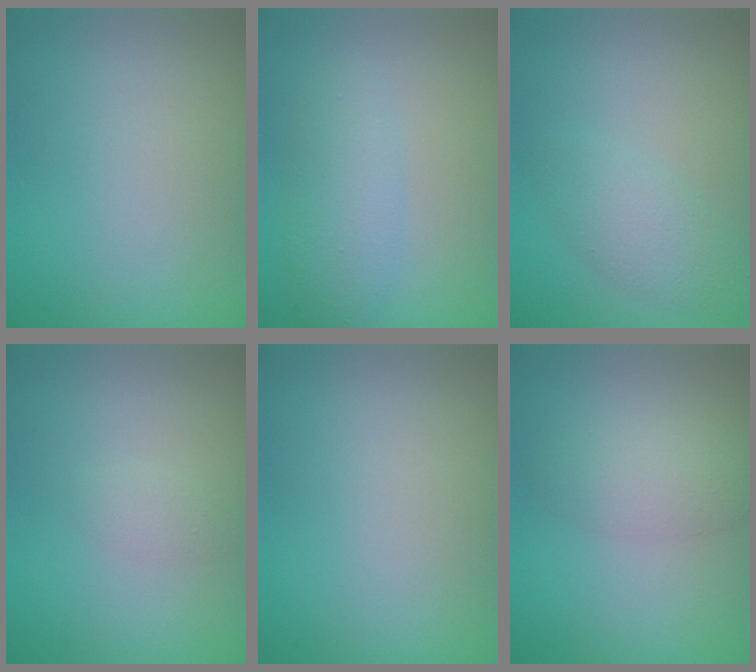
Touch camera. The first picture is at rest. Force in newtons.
{"total": 3.3, "press": 3.2, "slide": 0.1}
{"total": 2.9, "press": 2.9, "slide": 0.2}
{"total": 1.0, "press": 1.0, "slide": 0.1}
{"total": 0.0}
{"total": 2.7, "press": 2.7, "slide": 0.1}